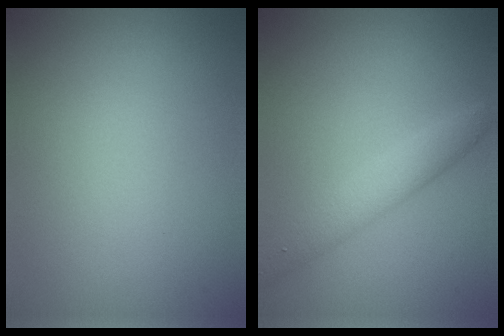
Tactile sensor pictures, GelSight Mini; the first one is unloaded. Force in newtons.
{"total": 3.0, "press": 3.0, "slide": 0.2}